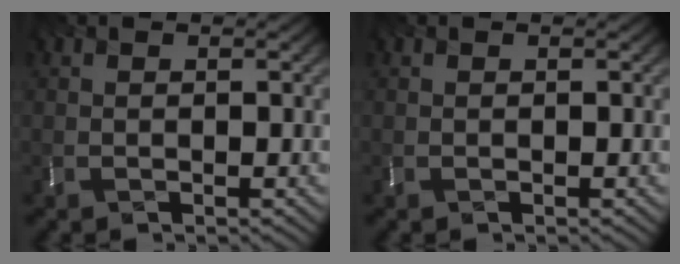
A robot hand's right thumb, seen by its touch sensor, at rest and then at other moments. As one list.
[{"total": 0.0}]